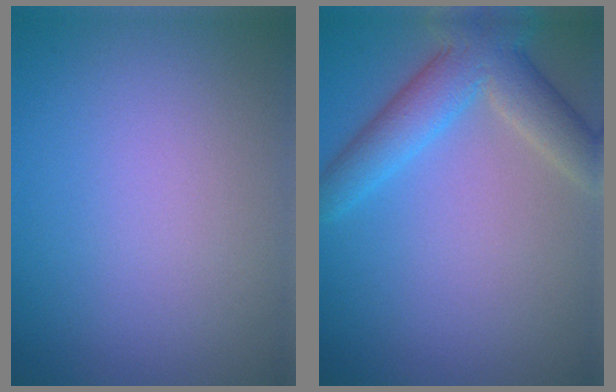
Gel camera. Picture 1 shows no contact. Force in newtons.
{"total": 5.6, "press": 5.6, "slide": 0.3}